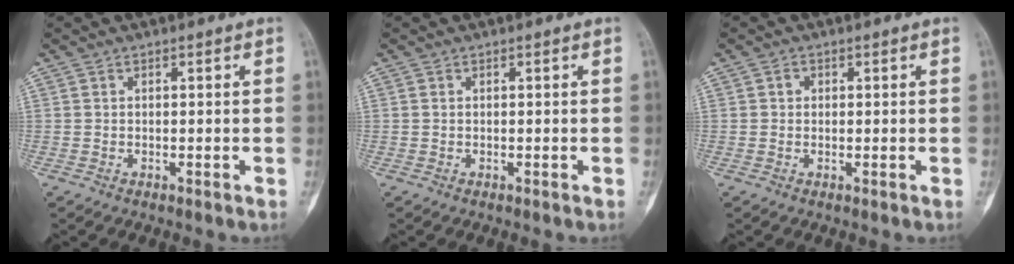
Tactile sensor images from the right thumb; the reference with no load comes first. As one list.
[{"total": 0.0}, {"total": 1.1, "force": [0.3, 1.0, 0.4], "torque": [0.001, 0.002, 0.003]}]